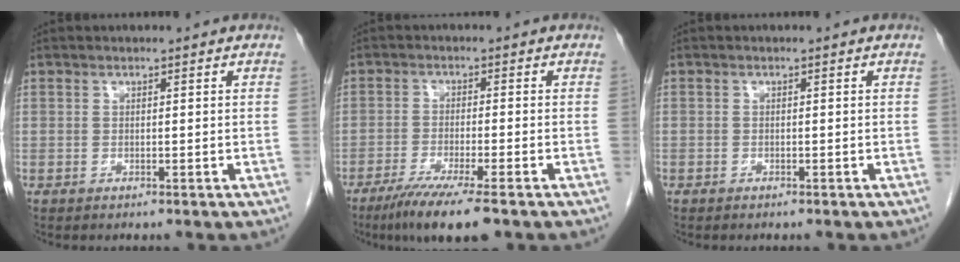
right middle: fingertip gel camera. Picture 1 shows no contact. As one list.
[{"total": 8.6, "force": [-6.0, 0.1, 6.2], "torque": [-0.105, -0.023, -0.097]}, {"total": 0.5, "force": [-0.4, 0.4, 0.0], "torque": [-0.003, 0.003, -0.007]}]